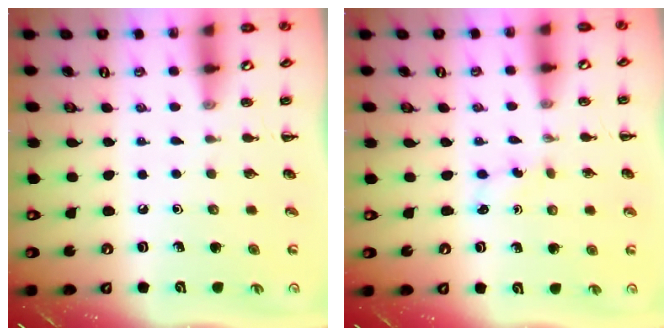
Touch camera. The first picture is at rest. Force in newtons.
{"total": 2.7, "press": 2.5, "slide": 0.9}